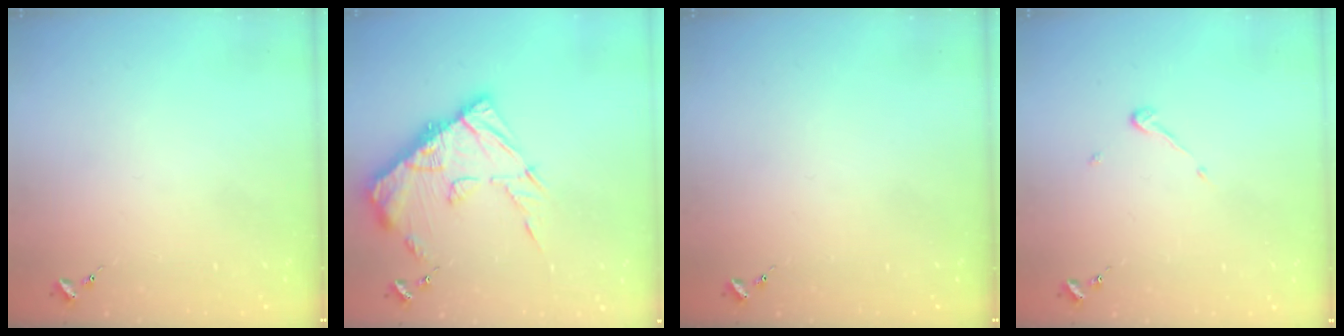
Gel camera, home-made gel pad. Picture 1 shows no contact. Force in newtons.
{"total": 18.5, "press": 18.5, "slide": 1.8}
{"total": 0.0}
{"total": 3.7, "press": 3.7, "slide": 0.3}